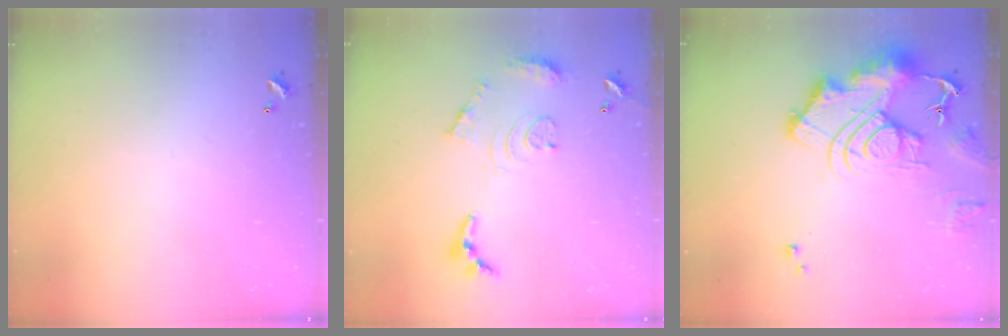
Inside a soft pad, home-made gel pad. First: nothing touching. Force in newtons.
{"total": 12.6, "press": 12.5, "slide": 1.3}
{"total": 16.2, "press": 16.1, "slide": 1.7}